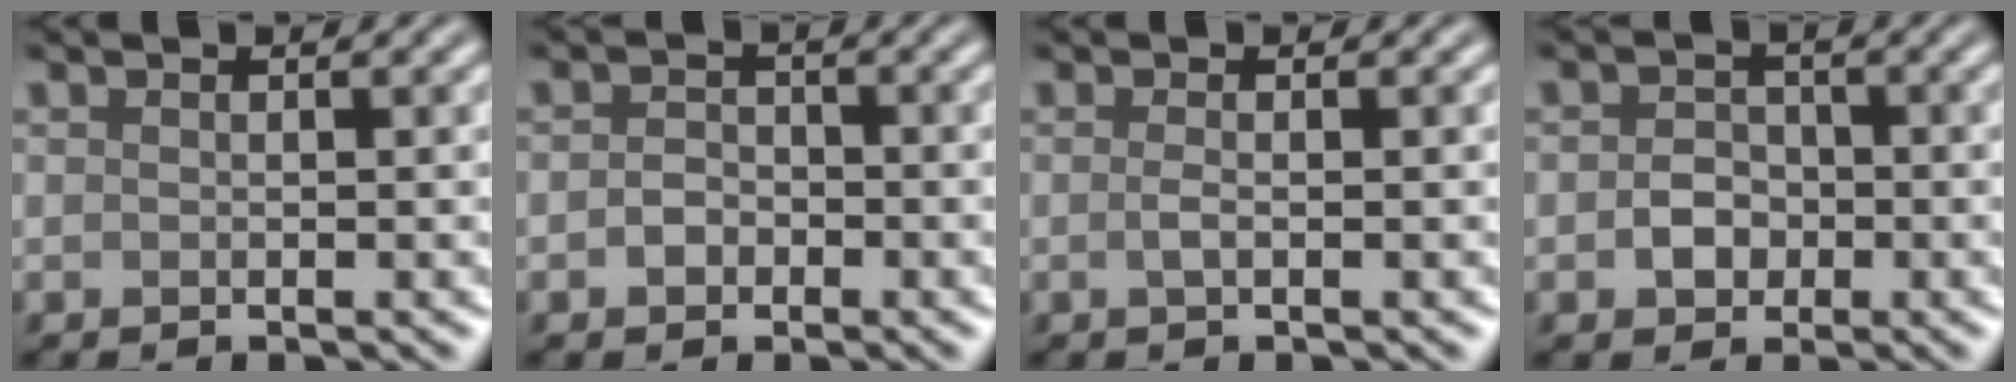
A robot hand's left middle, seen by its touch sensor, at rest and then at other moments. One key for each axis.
{"total": 1.8, "fx": -0.6, "fy": 1.5, "fz": 0.8, "tx": -0.016, "ty": 0.000, "tz": -0.018}
{"total": 1.0, "fx": -0.2, "fy": 0.3, "fz": 0.9, "tx": -0.020, "ty": -0.001, "tz": -0.006}
{"total": 2.4, "fx": -0.6, "fy": 2.0, "fz": 1.1, "tx": -0.015, "ty": -0.001, "tz": -0.015}